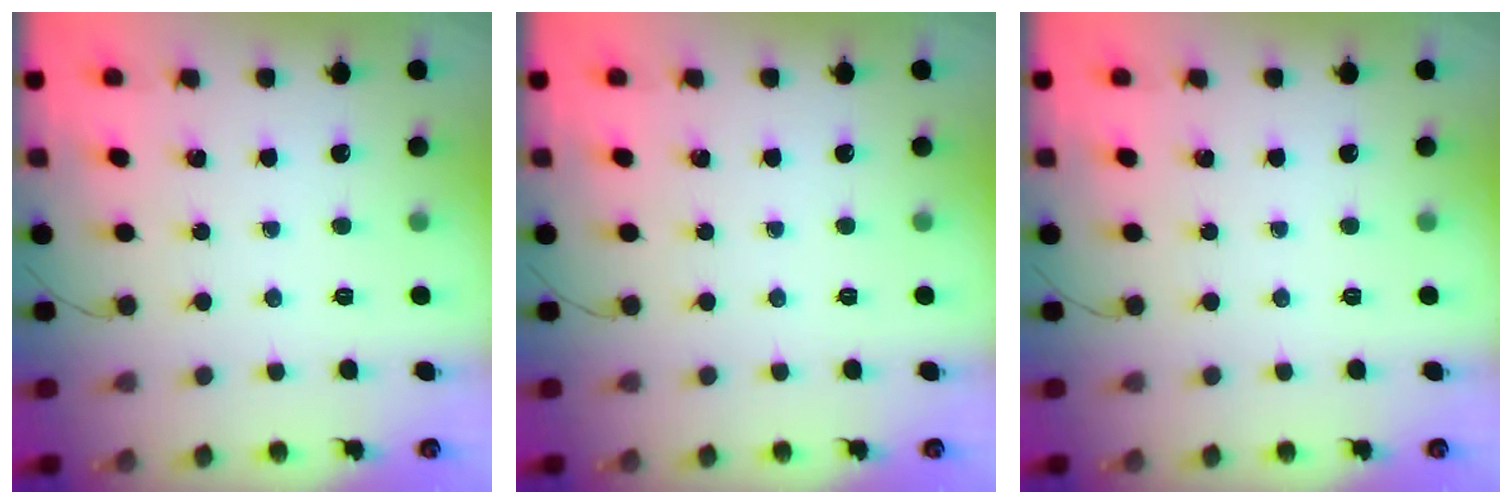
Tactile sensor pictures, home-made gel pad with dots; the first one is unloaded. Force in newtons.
{"total": 0.0}
{"total": 0.0}